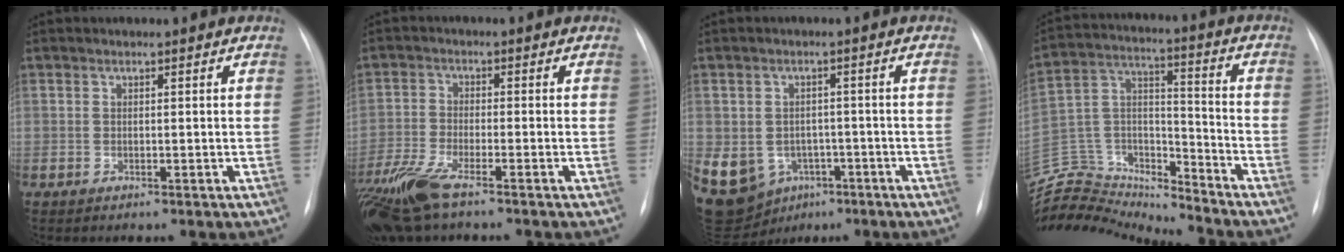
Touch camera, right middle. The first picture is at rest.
{"total": 9.4, "force": [-6.6, 2.0, 6.4], "torque": [-0.141, -0.017, -0.128]}
{"total": 22.9, "force": [-8.8, 18.8, 9.8], "torque": [-0.313, -0.001, -0.111]}
{"total": 19.0, "force": [-18.7, 2.7, 2.3], "torque": [-0.051, 0.059, -0.317]}